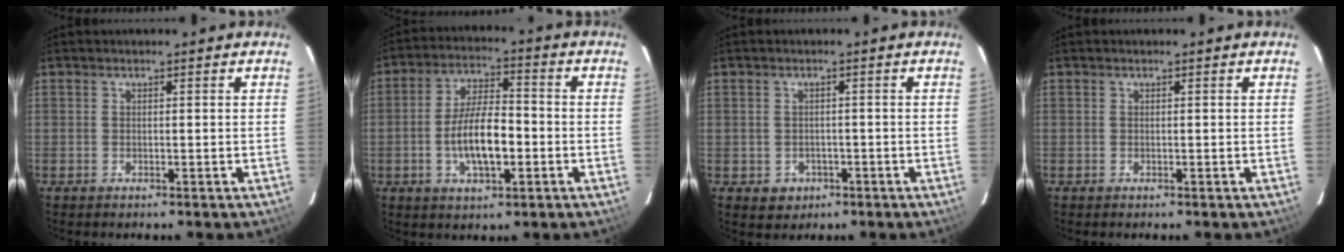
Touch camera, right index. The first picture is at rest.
{"total": 10.3, "force": [-2.5, 4.0, 9.2], "torque": [-0.179, 0.002, -0.041]}
{"total": 3.5, "force": [-1.0, 3.3, 0.6], "torque": [-0.018, 0.004, -0.006]}
{"total": 0.0}